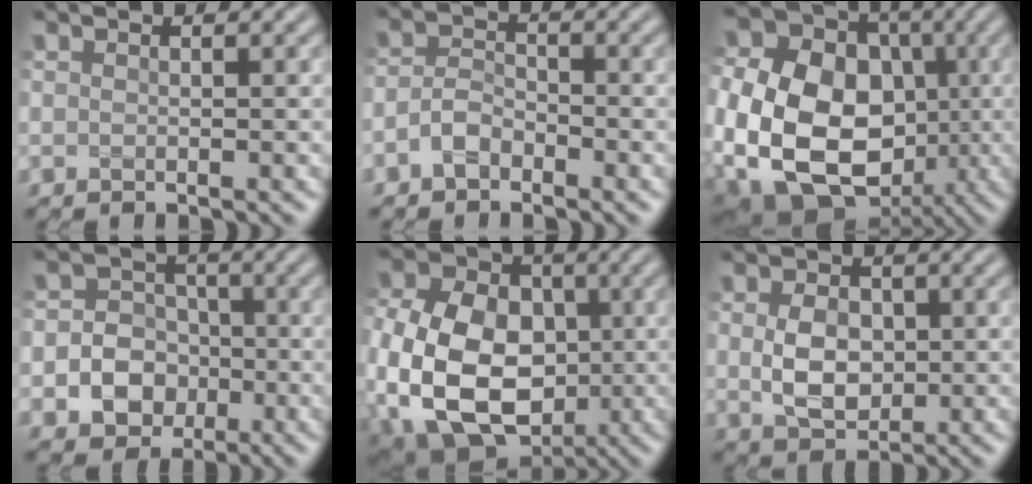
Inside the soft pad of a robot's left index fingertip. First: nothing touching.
{"total": 2.2, "force": [-1.3, 1.4, 1.1], "torque": [-0.023, 0.007, -0.032]}
{"total": 20.9, "force": [-3.0, 17.3, 11.4], "torque": [-0.247, -0.008, -0.081]}
{"total": 5.9, "force": [-1.5, 5.2, 2.3], "torque": [-0.019, 0.006, -0.047]}
{"total": 16.2, "force": [-2.7, 11.9, 10.7], "torque": [-0.216, -0.025, -0.042]}
{"total": 4.5, "force": [0.1, 3.3, 3.1], "torque": [-0.067, -0.005, 0.003]}